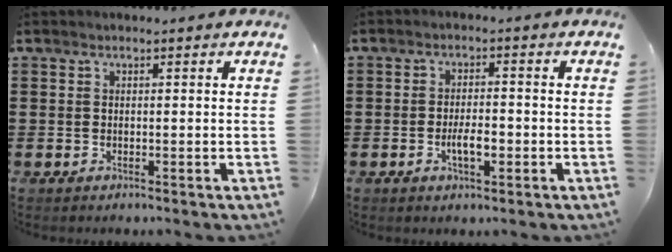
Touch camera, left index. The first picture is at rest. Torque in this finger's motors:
{"motor_torque": [0.11, 0.09, 0.12, 0.08]}